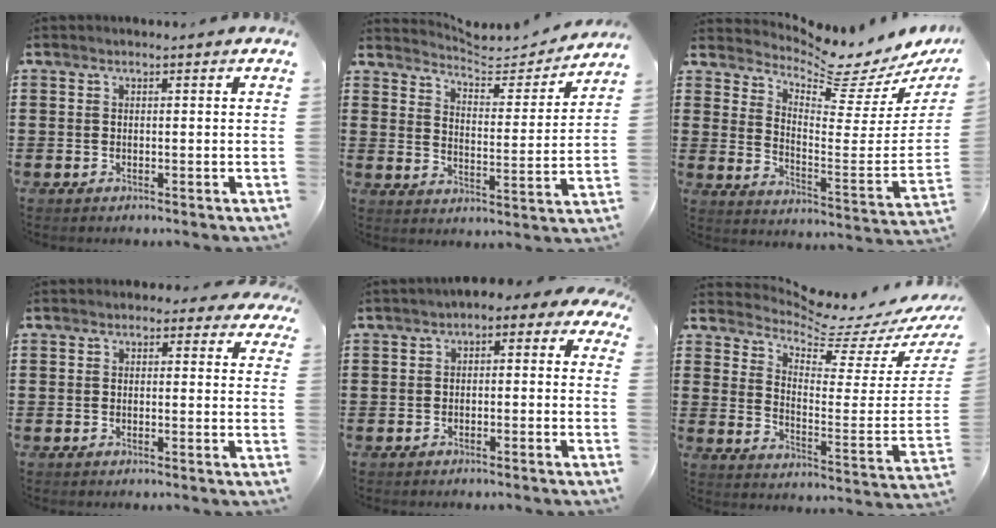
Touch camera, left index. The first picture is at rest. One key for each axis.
{"total": 5.1, "fx": 5.0, "fy": 0.5, "fz": 0.9, "tx": -0.037, "ty": -0.040, "tz": 0.081}
{"total": 7.2, "fx": 6.8, "fy": 0.4, "fz": 2.4, "tx": -0.066, "ty": -0.069, "tz": 0.111}
{"total": 1.4, "fx": 0.6, "fy": 1.0, "fz": 0.6, "tx": -0.009, "ty": 0.005, "tz": 0.008}
{"total": 2.3, "fx": -2.2, "fy": 0.7, "fz": 0.5, "tx": -0.014, "ty": 0.006, "tz": -0.049}
{"total": 5.2, "fx": 4.9, "fy": 0.4, "fz": 1.6, "tx": -0.056, "ty": -0.055, "tz": 0.075}